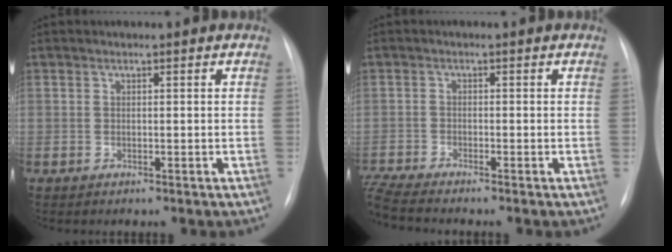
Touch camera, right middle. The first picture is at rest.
{"total": 5.1, "force": [-4.7, -1.0, 1.7], "torque": [-0.040, -0.013, -0.087]}